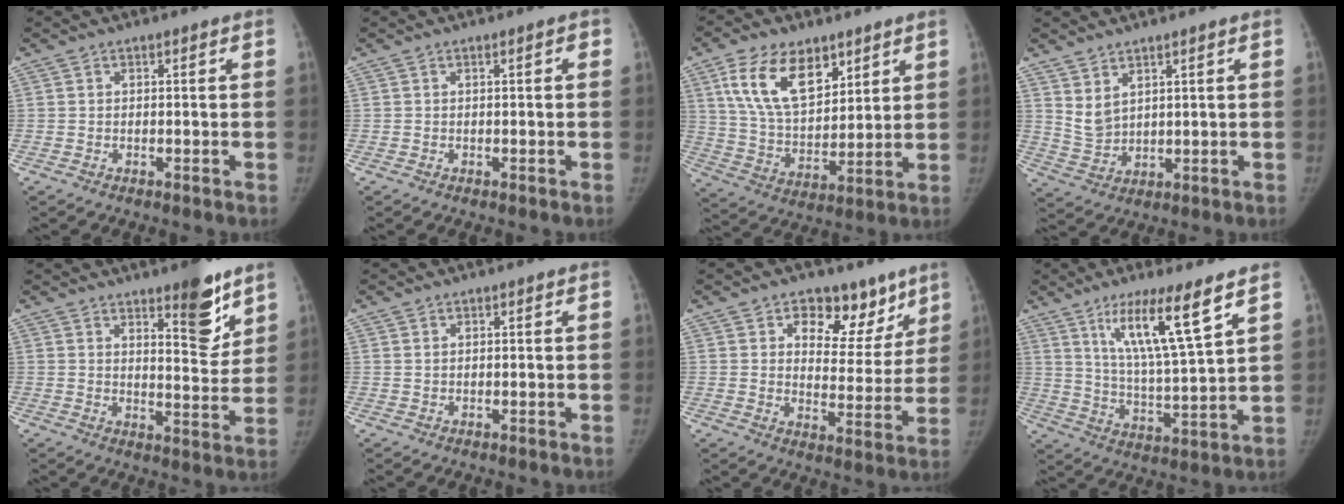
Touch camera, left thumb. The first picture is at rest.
{"total": 0.9, "force": [0.2, 0.3, 0.9], "torque": [-0.011, 0.002, 0.001]}
{"total": 16.4, "force": [8.5, 9.2, 10.6], "torque": [-0.154, -0.036, 0.167]}
{"total": 4.9, "force": [3.0, 2.6, 2.7], "torque": [-0.043, -0.024, 0.073]}
{"total": 10.2, "force": [6.6, 3.5, 7.0], "torque": [-0.067, -0.047, 0.096]}
{"total": 0.7, "force": [0.4, 0.5, 0.3], "torque": [-0.002, -0.002, 0.007]}
{"total": 13.1, "force": [8.1, 8.3, 6.1], "torque": [-0.018, -0.037, 0.116]}
{"total": 14.2, "force": [8.2, 1.5, 11.5], "torque": [-0.203, -0.049, 0.155]}